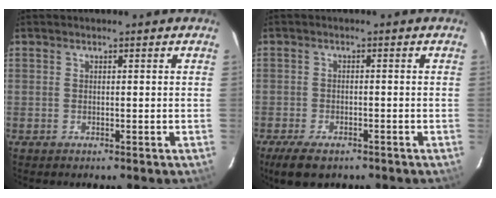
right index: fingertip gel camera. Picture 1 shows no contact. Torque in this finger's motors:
{"motor_torque": [0.63, -0.54, 0.22, 0.05]}